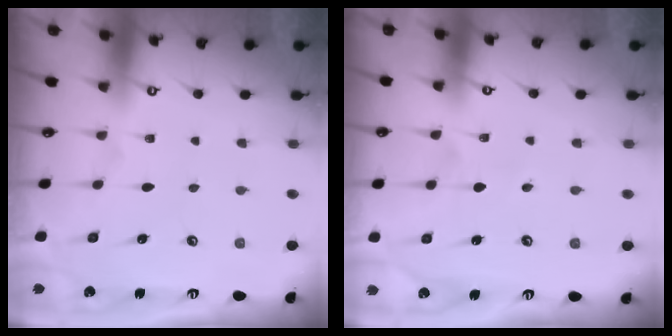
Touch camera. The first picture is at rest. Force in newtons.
{"total": 4.9, "press": 4.9, "slide": 0.5}